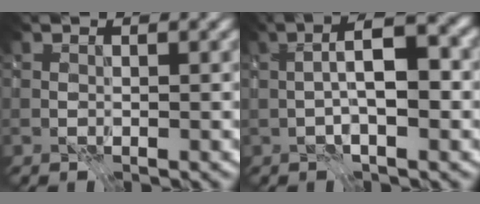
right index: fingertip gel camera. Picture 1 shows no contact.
{"total": 5.6, "force": [0.2, 1.5, 5.3], "torque": [-0.084, 0.008, 0.000]}